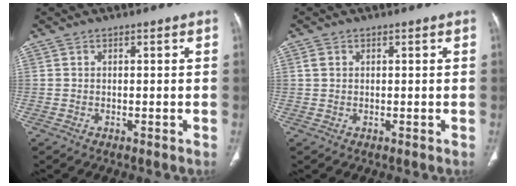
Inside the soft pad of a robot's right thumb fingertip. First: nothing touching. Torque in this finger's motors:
{"motor_torque": [0.30, 0.16, 0.18, -0.51, 0.00]}